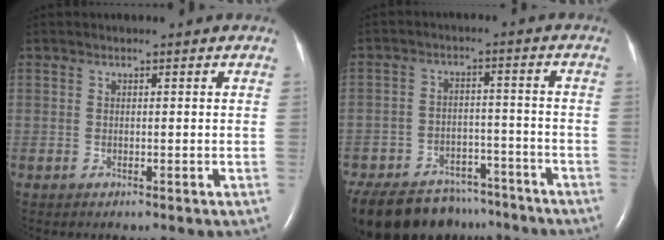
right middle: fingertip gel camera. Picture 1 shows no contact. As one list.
[{"total": 17.7, "force": [-14.6, 7.9, 6.0], "torque": [-0.148, -0.012, -0.209]}]